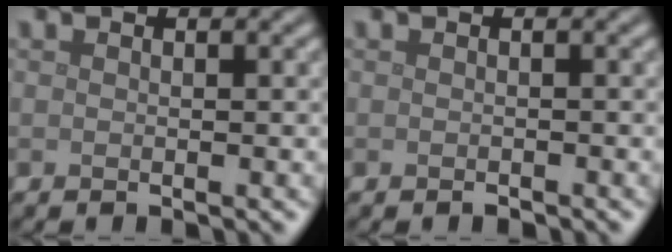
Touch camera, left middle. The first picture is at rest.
{"total": 0.0}